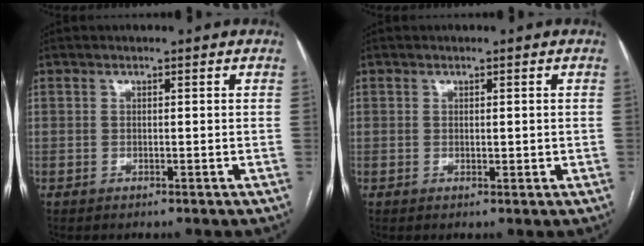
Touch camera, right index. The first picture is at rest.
{"total": 1.1, "force": [0.1, 0.6, 0.9], "torque": [-0.014, -0.003, 0.004]}